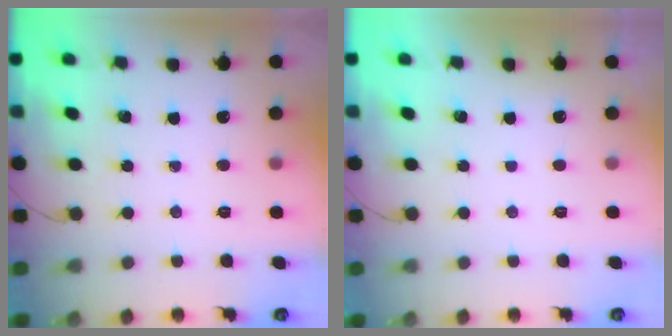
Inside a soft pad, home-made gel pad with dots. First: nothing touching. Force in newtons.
{"total": 3.0, "press": 3.0, "slide": 0.1}